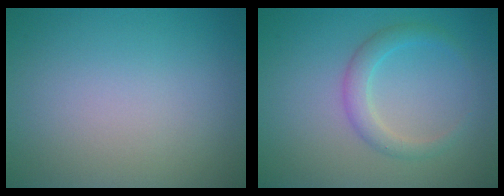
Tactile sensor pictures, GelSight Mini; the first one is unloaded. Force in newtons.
{"total": 2.3, "press": 2.3, "slide": 0.1}